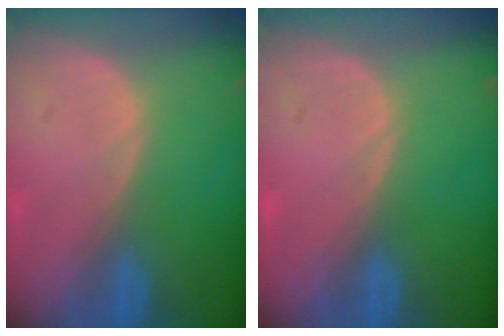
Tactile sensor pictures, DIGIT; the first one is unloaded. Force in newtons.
{"total": 0.0}